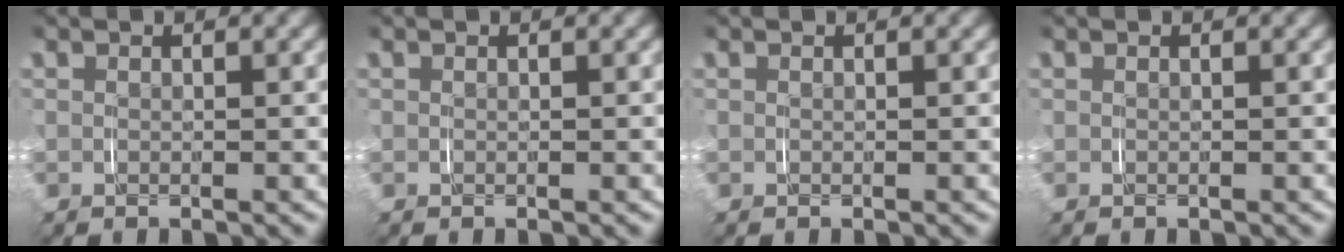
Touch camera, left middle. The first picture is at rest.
{"total": 0.0}
{"total": 0.0}
{"total": 0.0}